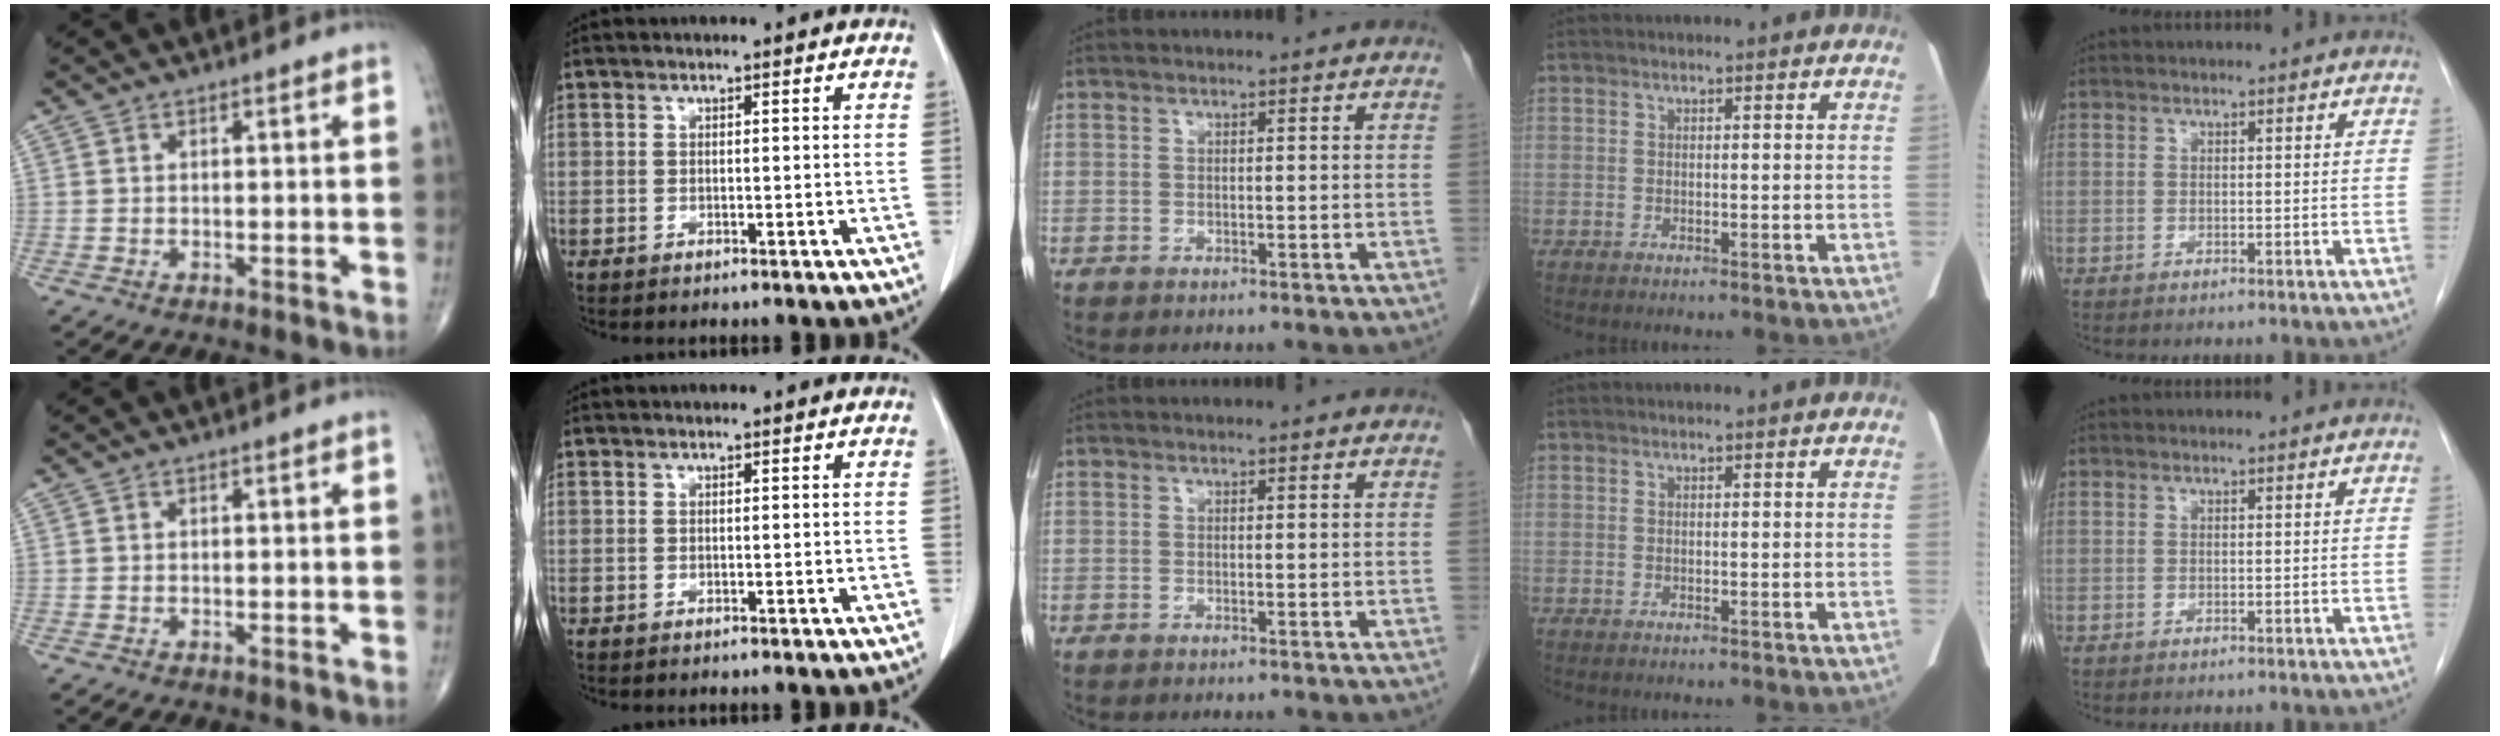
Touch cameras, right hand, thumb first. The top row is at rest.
{}